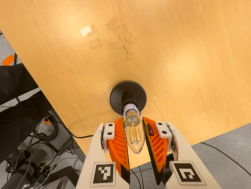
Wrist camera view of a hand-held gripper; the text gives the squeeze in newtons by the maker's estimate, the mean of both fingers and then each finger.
{"total": 12.4, "left": 12.2, "right": 12.7}